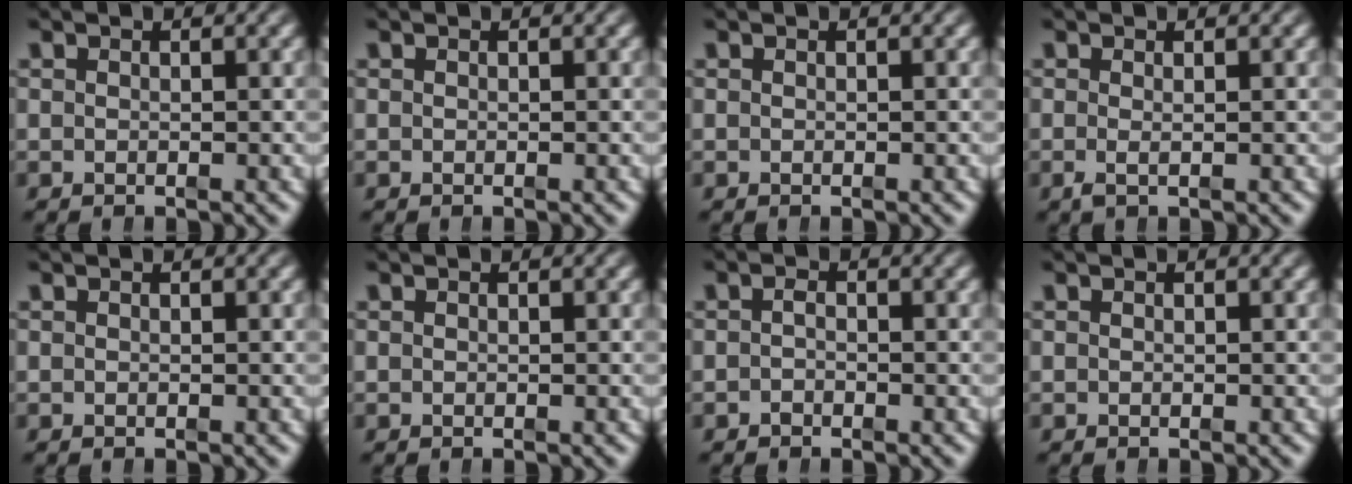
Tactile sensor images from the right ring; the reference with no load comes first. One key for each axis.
{"total": 0.0}
{"total": 0.0}
{"total": 0.9, "fx": -0.5, "fy": -0.2, "fz": 0.7, "tx": -0.020, "ty": -0.011, "tz": -0.004}
{"total": 0.0}
{"total": 0.0}
{"total": 0.8, "fx": -0.7, "fy": 0.2, "fz": 0.4, "tx": -0.004, "ty": -0.005, "tz": -0.011}
{"total": 0.0}